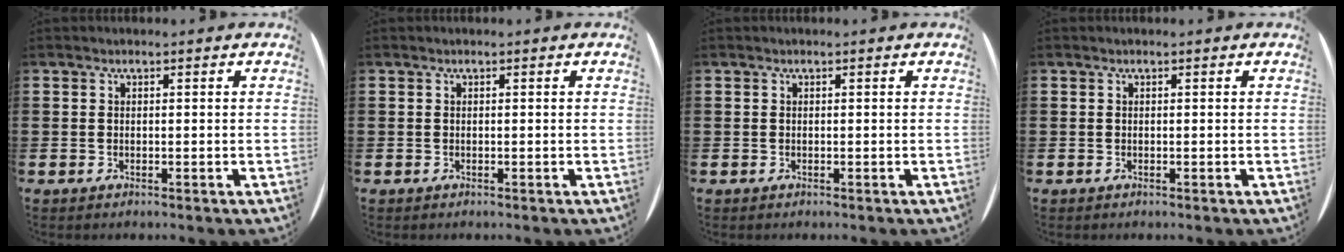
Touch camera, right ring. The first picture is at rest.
{"total": 0.0}
{"total": 0.0}
{"total": 0.0}